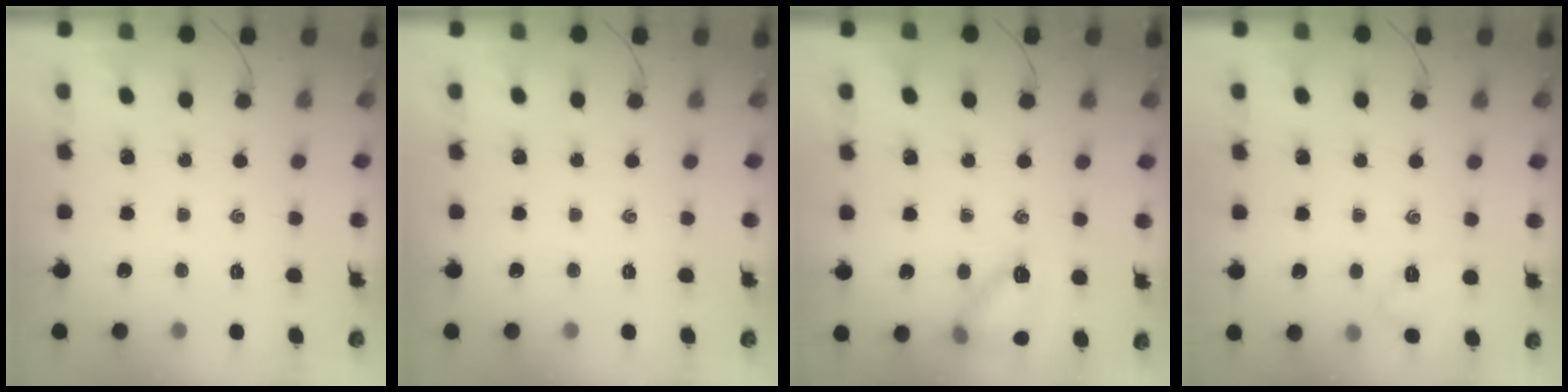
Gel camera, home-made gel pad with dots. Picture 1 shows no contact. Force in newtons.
{"total": 0.0}
{"total": 12.7, "press": 12.7, "slide": 0.9}
{"total": 5.3, "press": 5.1, "slide": 1.4}